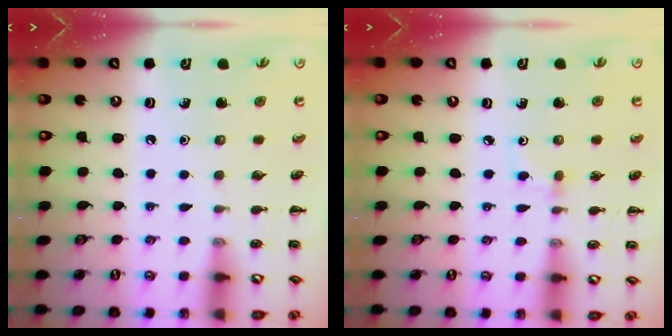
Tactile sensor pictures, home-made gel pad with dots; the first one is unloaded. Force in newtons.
{"total": 2.5, "press": 2.3, "slide": 1.0}